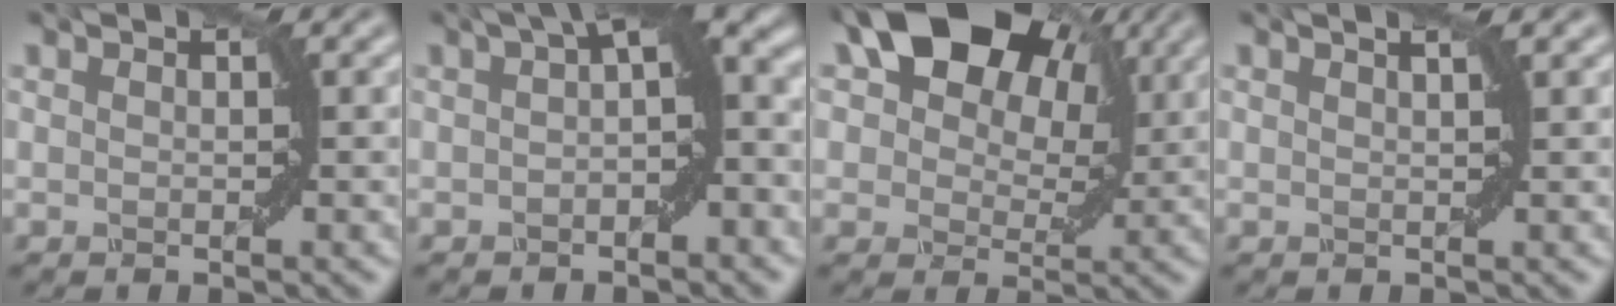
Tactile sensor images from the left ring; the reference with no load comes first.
{"total": 5.8, "force": [0.9, 1.8, 5.4], "torque": [-0.062, 0.022, 0.009]}
{"total": 12.7, "force": [5.8, 7.8, 8.1], "torque": [-0.115, 0.027, 0.091]}
{"total": 1.5, "force": [0.9, 0.5, 1.1], "torque": [0.006, -0.001, -0.002]}